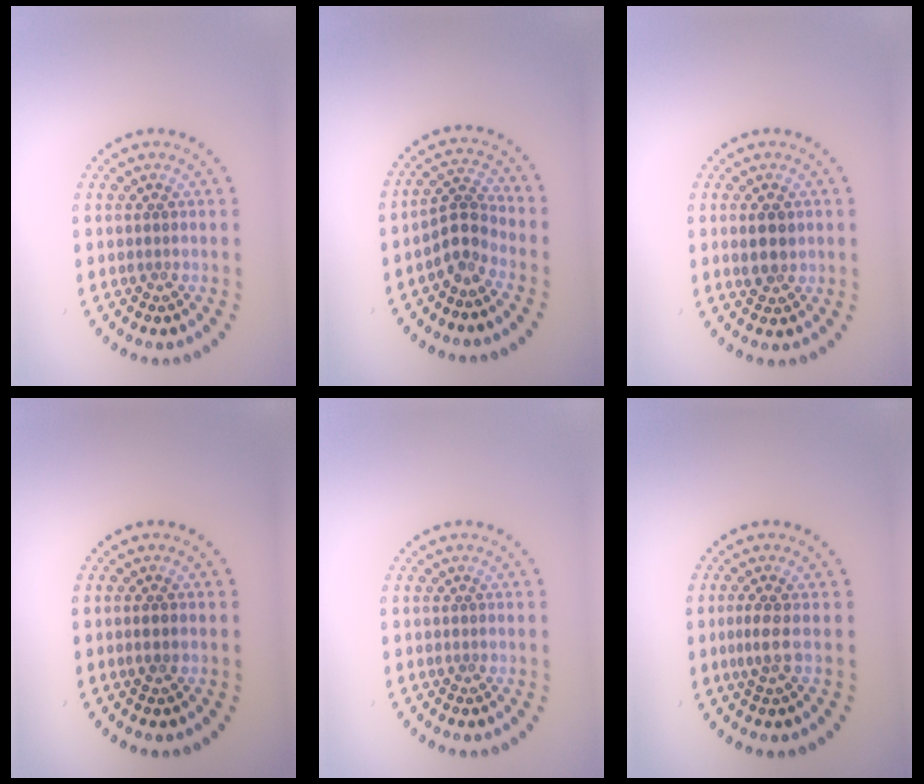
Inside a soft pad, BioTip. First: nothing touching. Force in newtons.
{"total": 2.7, "press": 2.1, "slide": 1.7}
{"total": 2.2, "press": 2.2, "slide": 0.4}
{"total": 1.0, "press": 0.9, "slide": 0.4}
{"total": 0.0}
{"total": 1.5, "press": 1.2, "slide": 0.9}